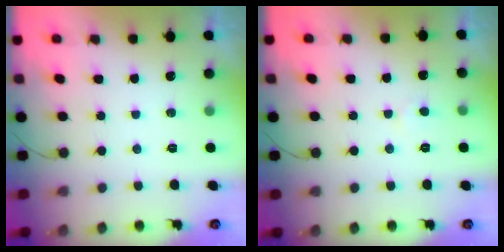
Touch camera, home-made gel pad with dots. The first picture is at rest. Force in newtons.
{"total": 2.8, "press": 2.8, "slide": 0.3}